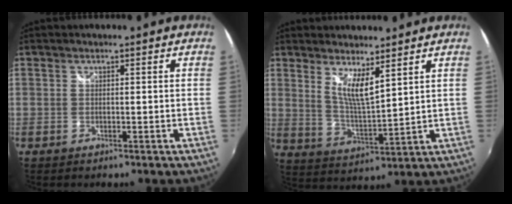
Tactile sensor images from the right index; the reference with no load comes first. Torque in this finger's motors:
{"motor_torque": [-0.04, 0.12, 0.06, 0.03]}